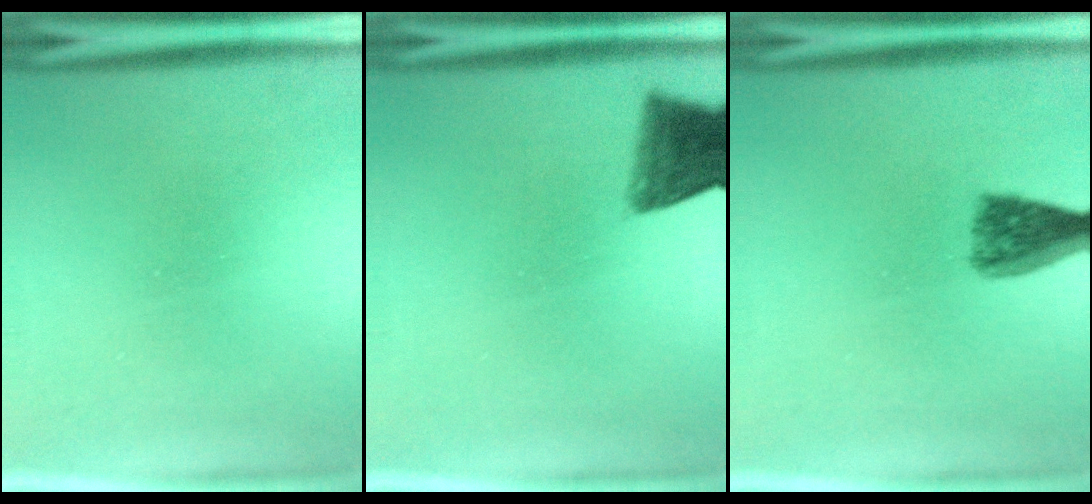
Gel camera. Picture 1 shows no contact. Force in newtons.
{"total": 6.4}
{"total": 5.6}